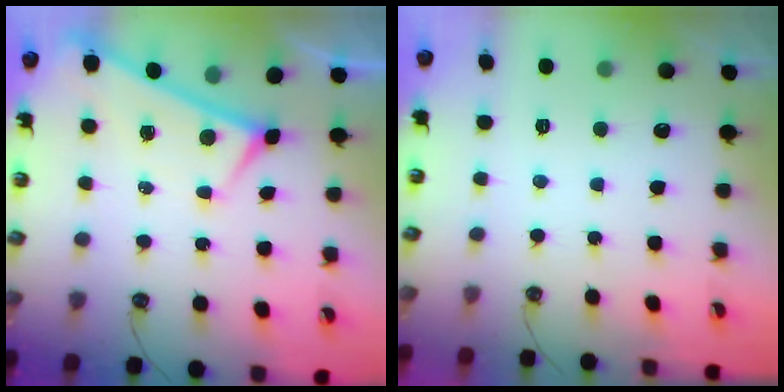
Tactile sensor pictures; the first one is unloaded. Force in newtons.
{"total": 0.0}